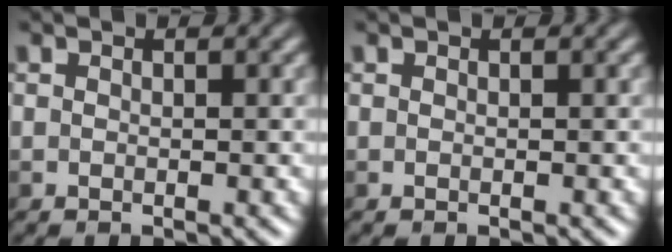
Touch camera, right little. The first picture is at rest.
{"total": 0.0}